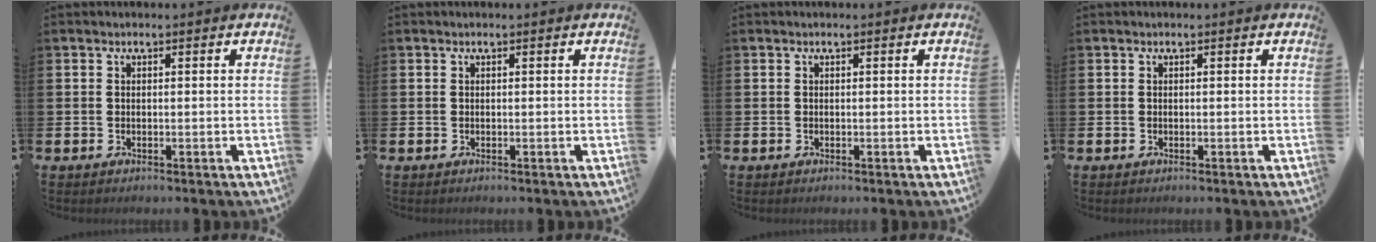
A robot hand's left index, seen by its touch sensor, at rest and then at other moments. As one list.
[{"total": 0.0}, {"total": 0.0}, {"total": 0.0}]